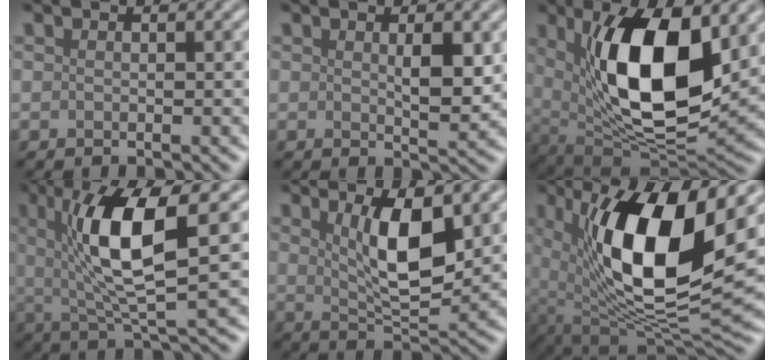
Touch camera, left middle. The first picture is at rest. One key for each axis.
{"total": 2.6, "fx": 0.7, "fy": 0.8, "fz": 2.3, "tx": -0.039, "ty": -0.006, "tz": 0.014}
{"total": 12.9, "fx": 3.2, "fy": 5.3, "fz": 11.3, "tx": -0.184, "ty": -0.012, "tz": 0.055}
{"total": 9.1, "fx": 2.0, "fy": 2.3, "fz": 8.5, "tx": -0.149, "ty": -0.004, "tz": 0.039}
{"total": 6.3, "fx": 2.1, "fy": 2.0, "fz": 5.6, "tx": -0.100, "ty": -0.008, "tz": 0.040}
{"total": 14.8, "fx": 3.8, "fy": 5.7, "fz": 13.2, "tx": -0.221, "ty": -0.009, "tz": 0.063}